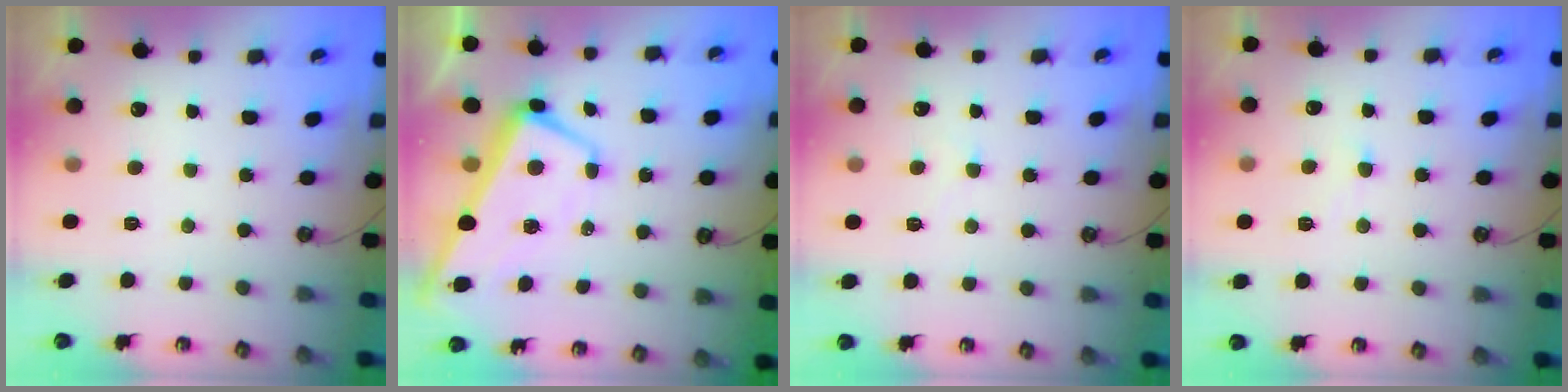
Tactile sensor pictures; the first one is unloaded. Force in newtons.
{"total": 0.9, "press": 0.2, "slide": 0.9}
{"total": 1.5, "press": 1.4, "slide": 0.3}
{"total": 2.7, "press": 2.7, "slide": 0.4}